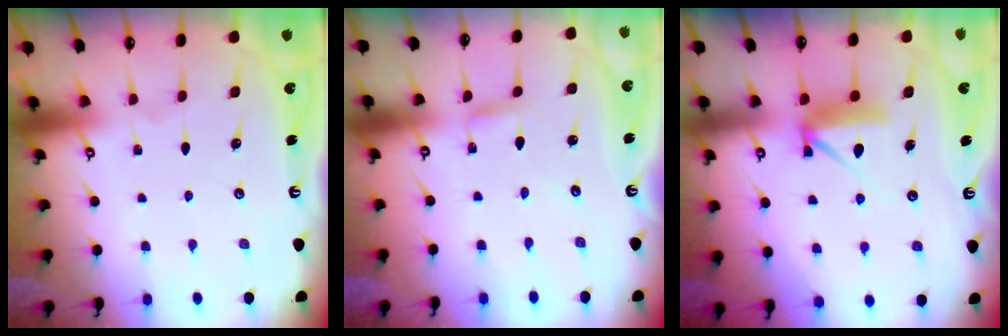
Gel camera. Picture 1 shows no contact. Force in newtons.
{"total": 2.4, "press": 2.4, "slide": 0.2}
{"total": 8.2, "press": 8.2, "slide": 0.2}